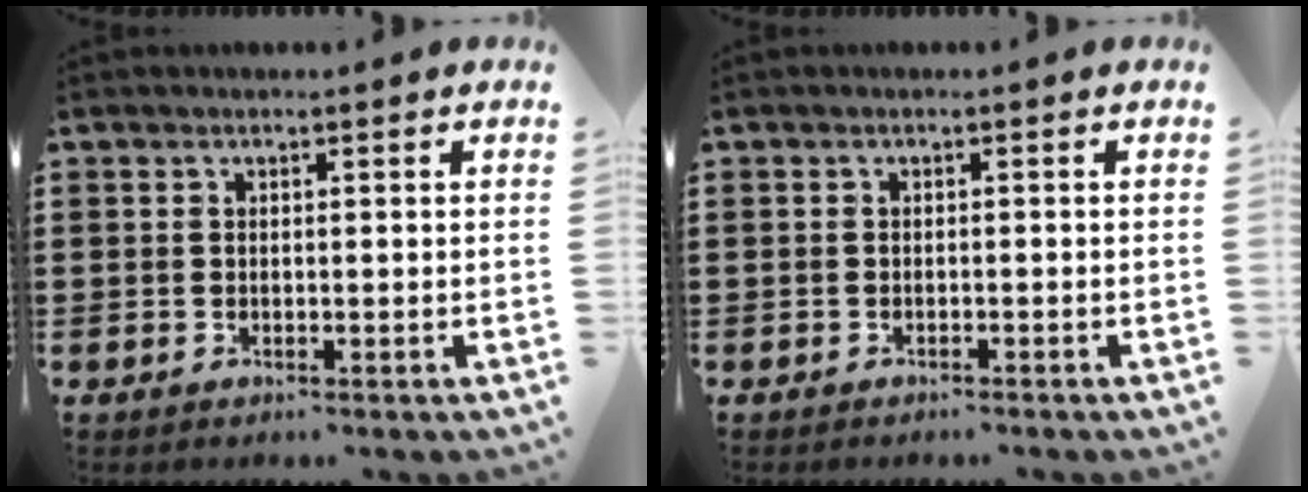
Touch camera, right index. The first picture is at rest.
{"total": 0.7, "force": [-0.7, -0.1, 0.1], "torque": [-0.003, -0.003, -0.014]}